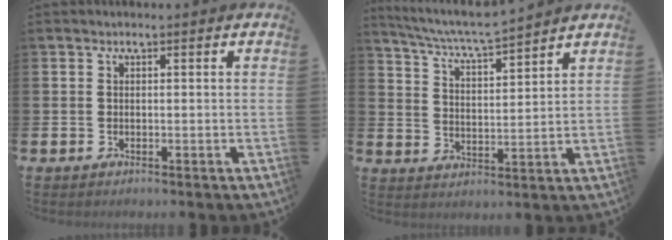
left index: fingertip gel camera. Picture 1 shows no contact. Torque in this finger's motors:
{"motor_torque": [0.51, -0.89, 0.21, 0.07]}